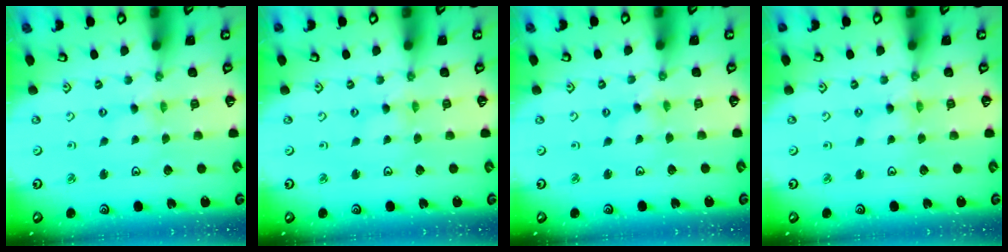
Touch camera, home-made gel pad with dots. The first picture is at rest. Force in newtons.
{"total": 0.6, "press": 0.6, "slide": 0.1}
{"total": 0.7, "press": 0.6, "slide": 0.2}
{"total": 0.0}